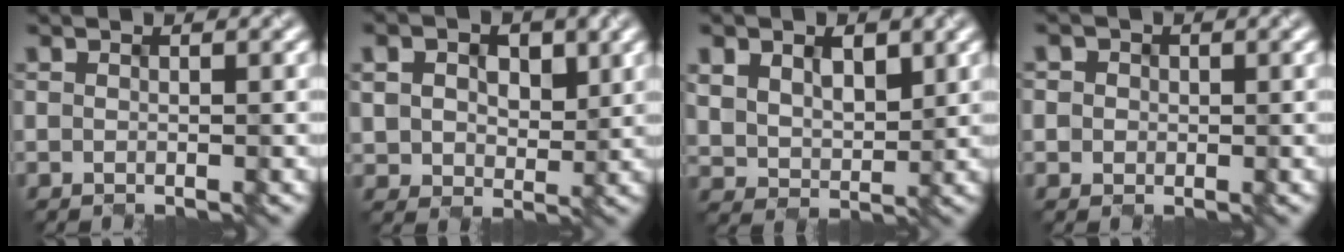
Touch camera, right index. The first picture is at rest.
{"total": 5.5, "force": [1.8, 4.1, 3.2], "torque": [-0.073, 0.009, 0.015]}
{"total": 5.4, "force": [1.6, 4.0, 3.2], "torque": [-0.071, -0.002, 0.023]}
{"total": 1.9, "force": [0.4, 1.8, 0.4], "torque": [-0.016, 0.001, 0.007]}